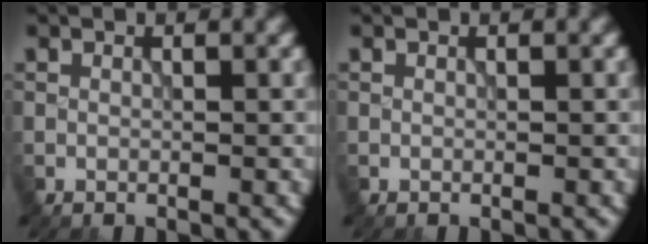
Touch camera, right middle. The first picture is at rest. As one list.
[{"total": 0.0}]